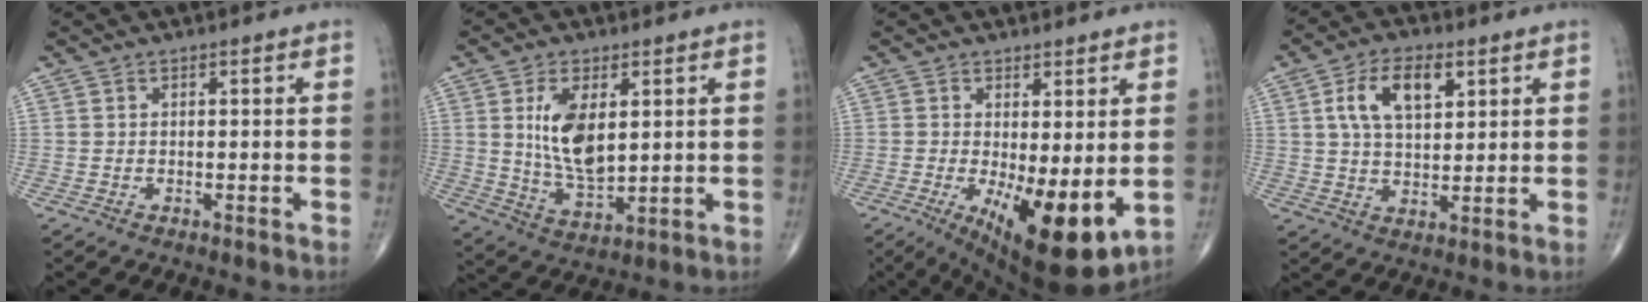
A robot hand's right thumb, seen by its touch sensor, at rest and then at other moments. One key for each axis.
{"total": 11.0, "fx": 2.5, "fy": 5.5, "fz": 9.2, "tx": -0.163, "ty": -0.022, "tz": 0.056}
{"total": 13.4, "fx": -2.4, "fy": 4.5, "fz": 12.4, "tx": -0.183, "ty": -0.030, "tz": -0.021}
{"total": 10.1, "fx": 3.7, "fy": 5.4, "fz": 7.7, "tx": -0.127, "ty": -0.005, "tz": 0.065}